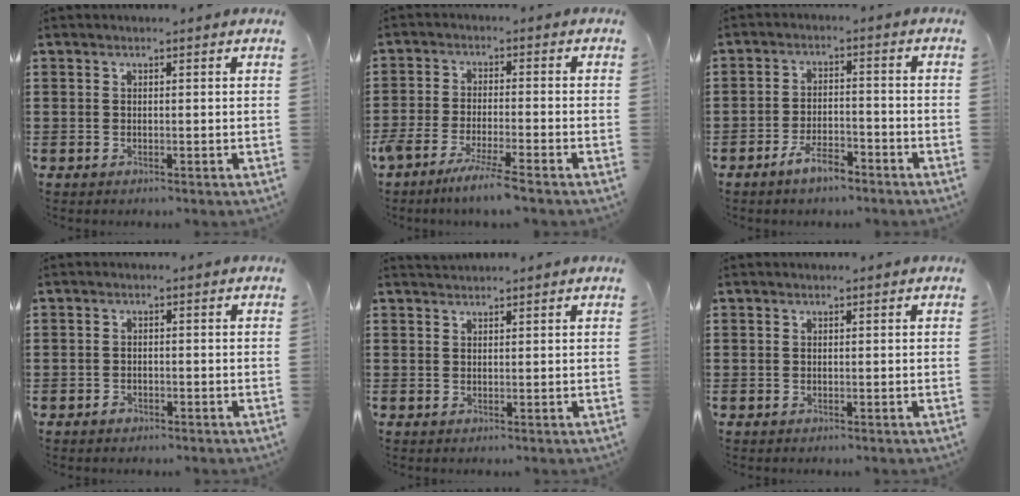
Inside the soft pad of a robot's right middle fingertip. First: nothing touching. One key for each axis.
{"total": 5.4, "fx": -4.6, "fy": -0.5, "fz": 2.9, "tx": -0.066, "ty": -0.022, "tz": -0.088}
{"total": 4.9, "fx": -3.7, "fy": 1.5, "fz": 2.9, "tx": -0.060, "ty": 0.009, "tz": -0.073}
{"total": 1.1, "fx": -0.8, "fy": 0.6, "fz": 0.4, "tx": -0.010, "ty": -0.001, "tz": -0.017}
{"total": 1.1, "fx": 1.1, "fy": 0.0, "fz": 0.0, "tx": -0.004, "ty": -0.002, "tz": 0.022}
{"total": 0.0}